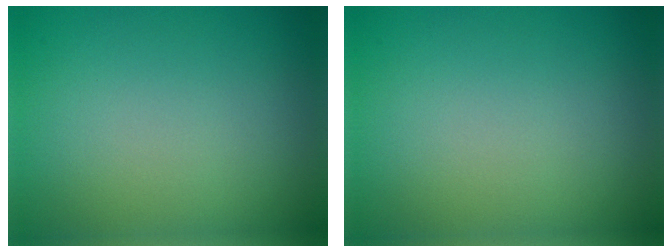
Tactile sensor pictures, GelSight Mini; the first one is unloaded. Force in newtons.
{"total": 0.0}